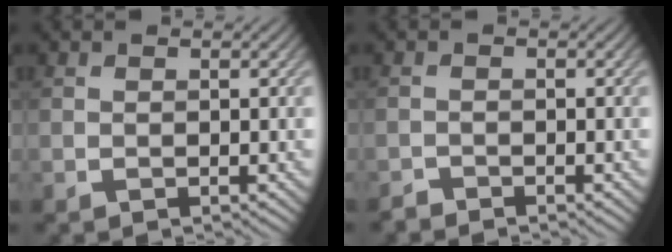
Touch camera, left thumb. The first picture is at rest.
{"total": 1.1, "force": [-1.1, -0.1, 0.0], "torque": [0.003, 0.002, -0.027]}